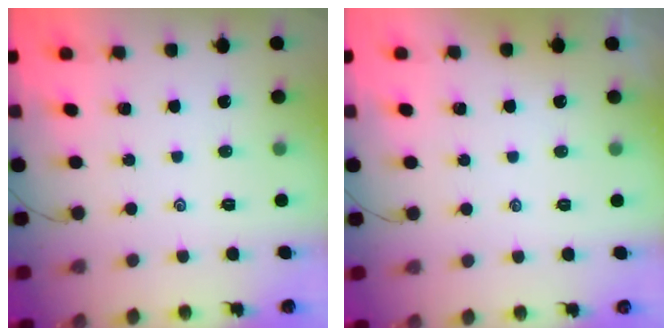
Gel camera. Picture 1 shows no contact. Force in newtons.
{"total": 1.2, "press": 1.2, "slide": 0.3}